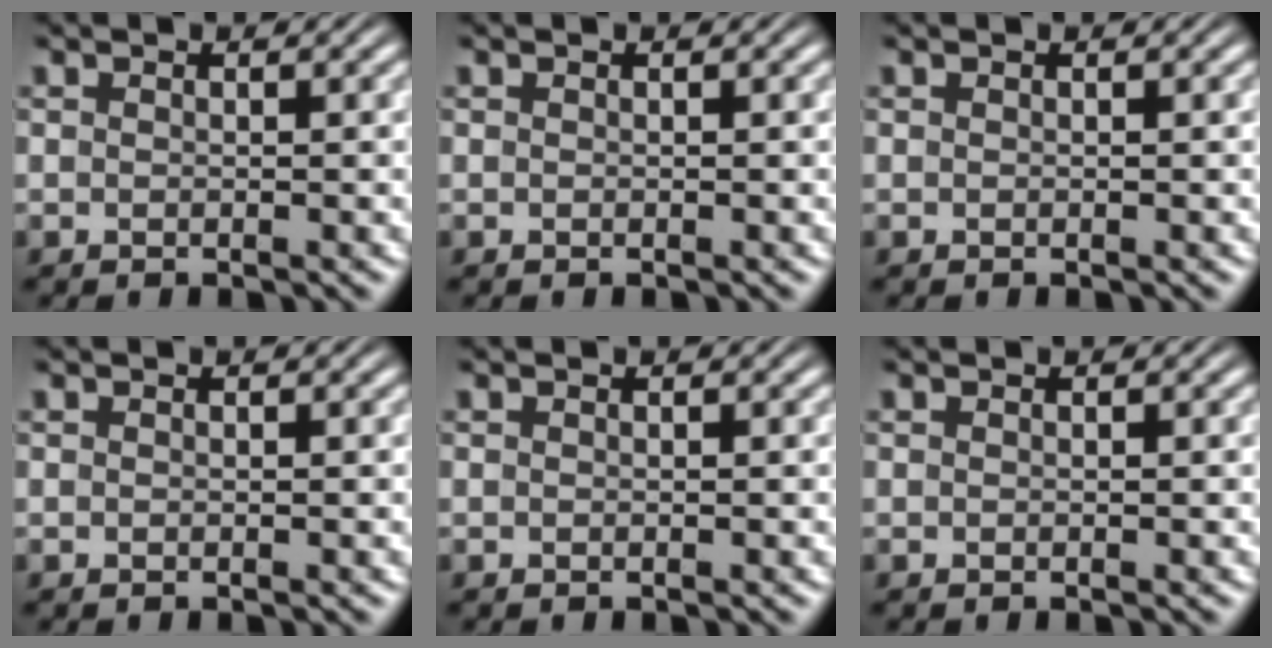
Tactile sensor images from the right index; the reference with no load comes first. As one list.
[{"total": 0.0}, {"total": 0.0}, {"total": 0.0}, {"total": 0.0}, {"total": 0.0}]